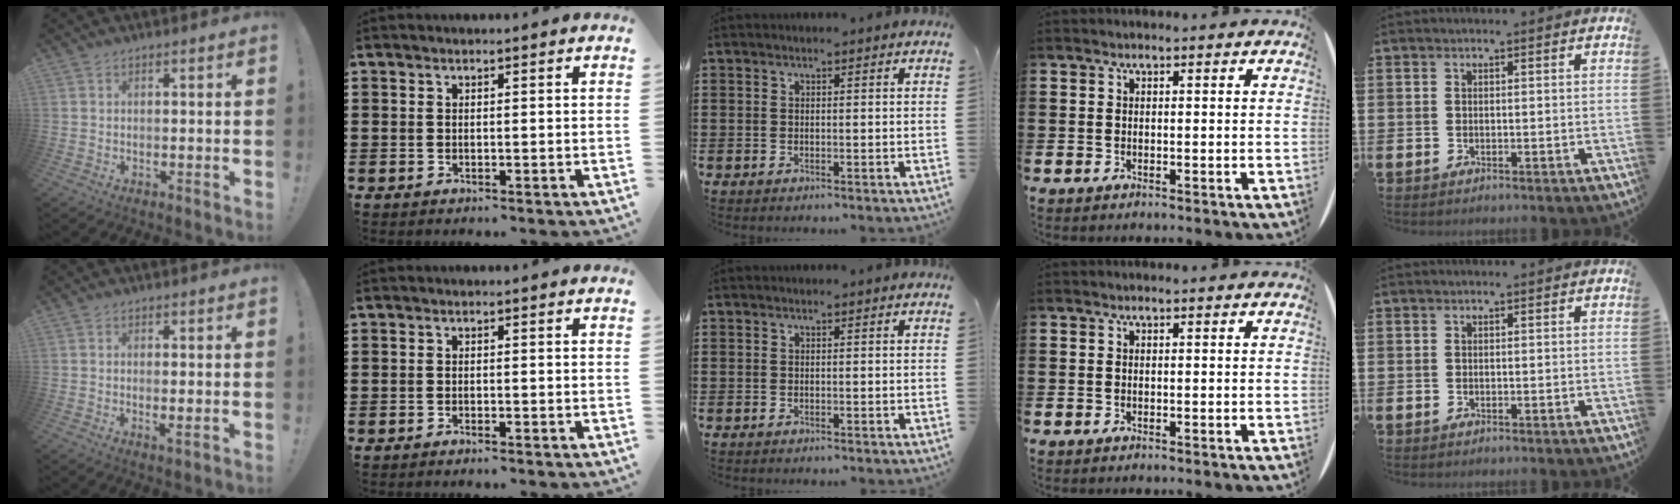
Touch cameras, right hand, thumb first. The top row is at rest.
{"thumb": {"total": 2.1, "force": [0.3, 0.2, 2.0], "torque": [-0.025, -0.007, 0.005]}, "index": {"total": 0.9, "force": [-0.8, -0.1, 0.3], "torque": [-0.007, -0.001, -0.017]}}